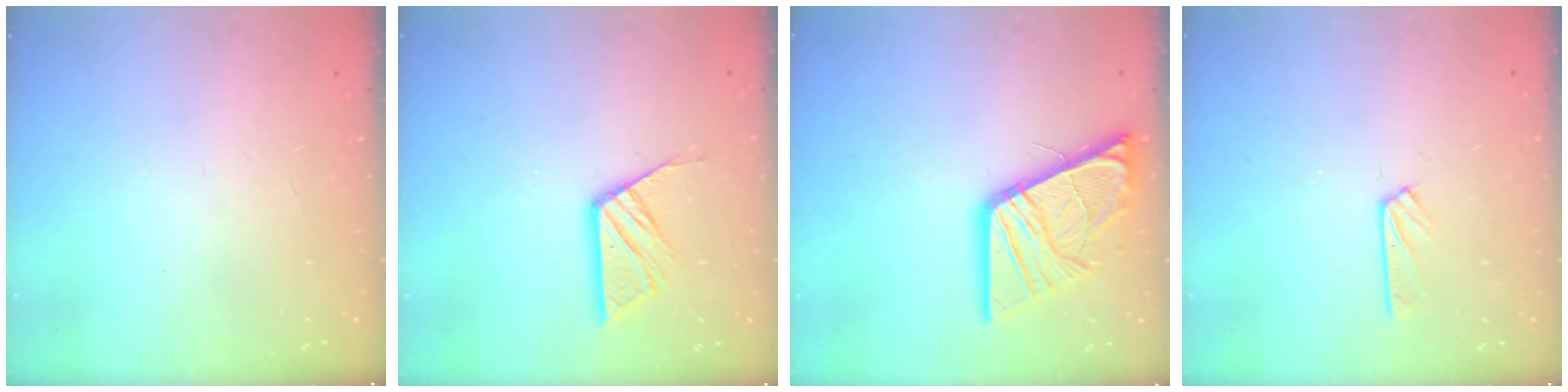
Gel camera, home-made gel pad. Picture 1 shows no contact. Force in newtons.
{"total": 10.5, "press": 10.5, "slide": 0.7}
{"total": 16.2, "press": 16.2, "slide": 1.7}
{"total": 2.6, "press": 2.5, "slide": 0.3}